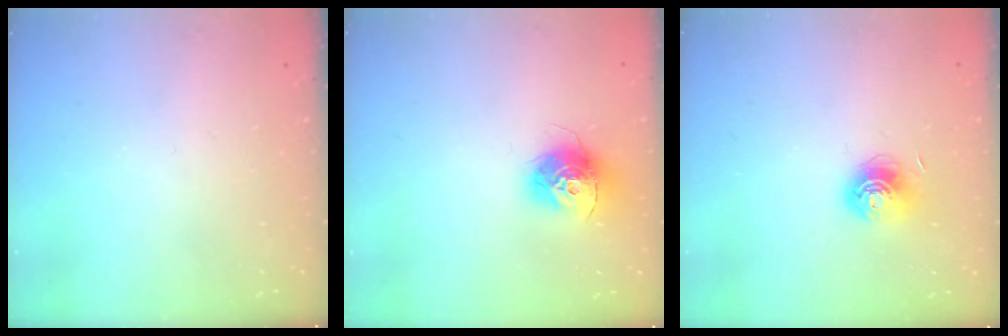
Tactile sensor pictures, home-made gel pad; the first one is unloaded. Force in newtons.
{"total": 13.0, "press": 13.0, "slide": 1.0}
{"total": 7.0, "press": 7.0, "slide": 0.5}